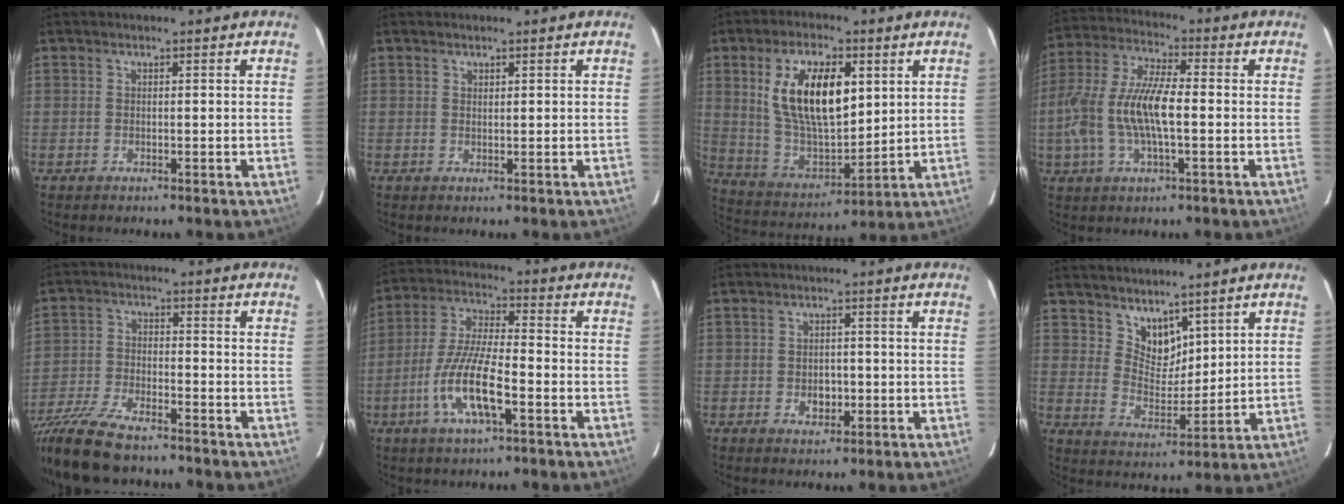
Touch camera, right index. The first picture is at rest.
{"total": 0.6, "force": [0.5, 0.3, 0.1], "torque": [-0.002, 0.001, 0.010]}
{"total": 17.3, "force": [5.3, 8.2, 14.3], "torque": [-0.265, 0.005, 0.112]}
{"total": 13.9, "force": [-2.0, 4.8, 12.9], "torque": [-0.270, 0.005, -0.040]}
{"total": 16.1, "force": [-13.5, 4.1, 7.8], "torque": [-0.185, -0.035, -0.247]}
{"total": 12.6, "force": [-5.1, 3.2, 11.0], "torque": [-0.233, -0.005, -0.098]}
{"total": 3.5, "force": [-0.9, 2.7, 2.0], "torque": [-0.035, 0.004, -0.009]}
{"total": 6.8, "force": [5.1, 3.8, 2.2], "torque": [-0.028, -0.002, 0.100]}